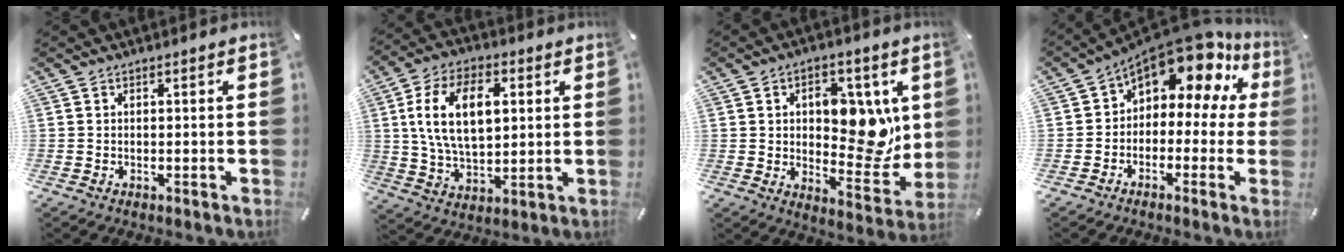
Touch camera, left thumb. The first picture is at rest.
{"total": 15.0, "force": [3.7, 9.0, 11.4], "torque": [-0.240, 0.009, 0.061]}
{"total": 14.4, "force": [3.0, 8.8, 11.0], "torque": [-0.111, -0.017, 0.050]}
{"total": 13.9, "force": [9.2, 6.8, 7.9], "torque": [-0.129, -0.076, 0.157]}